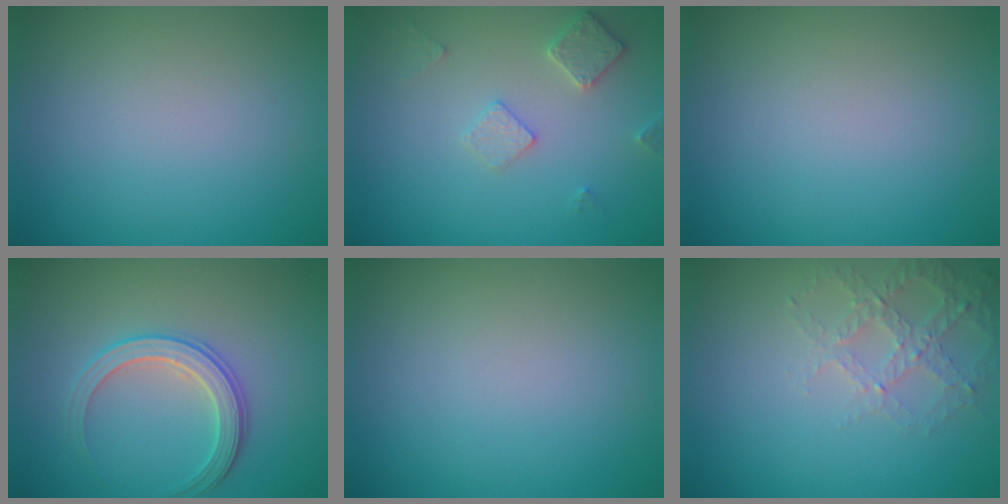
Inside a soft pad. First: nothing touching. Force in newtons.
{"total": 2.5, "press": 2.4, "slide": 0.4}
{"total": 0.0}
{"total": 3.0, "press": 2.9, "slide": 0.3}
{"total": 0.0}
{"total": 2.8, "press": 2.7, "slide": 0.8}